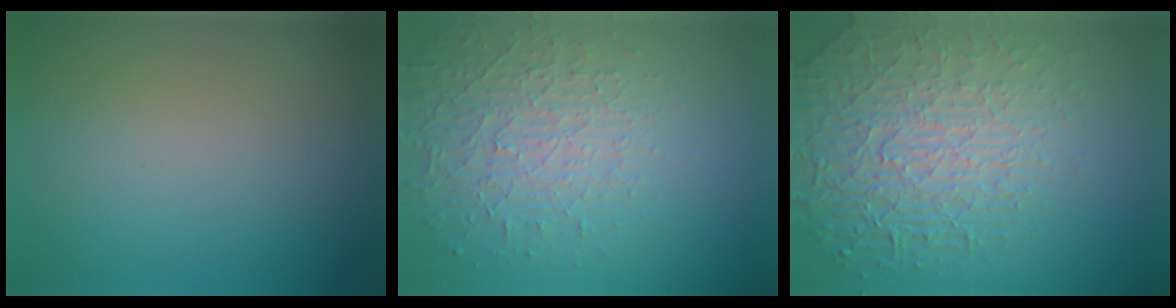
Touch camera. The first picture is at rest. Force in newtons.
{"total": 4.8, "press": 3.1, "slide": 3.6}
{"total": 8.2, "press": 5.7, "slide": 5.9}